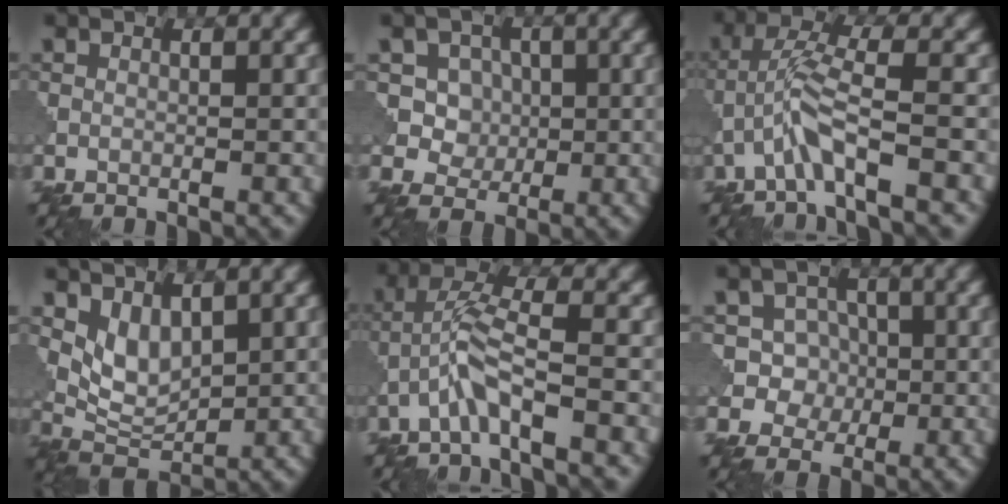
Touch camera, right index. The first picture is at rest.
{"total": 5.1, "force": [1.3, 4.5, 1.9], "torque": [-0.029, 0.003, 0.021]}
{"total": 3.8, "force": [-2.0, 0.3, 3.2], "torque": [-0.069, 0.016, -0.042]}
{"total": 3.6, "force": [1.5, 2.1, 2.6], "torque": [-0.049, -0.011, 0.038]}
{"total": 3.9, "force": [-2.0, 0.4, 3.3], "torque": [-0.070, 0.016, -0.044]}
{"total": 5.1, "force": [-0.2, 4.9, 1.5], "torque": [-0.013, 0.022, -0.024]}